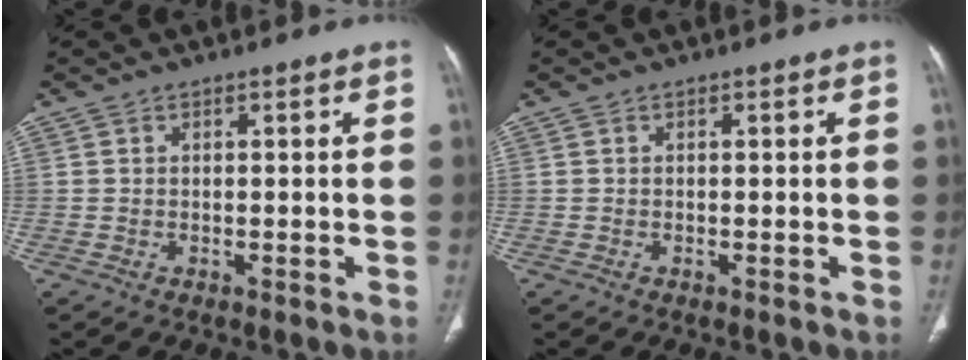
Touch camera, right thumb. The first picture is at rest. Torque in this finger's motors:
{"motor_torque": [-0.06, -0.19, 0.40, -0.04, -0.06]}